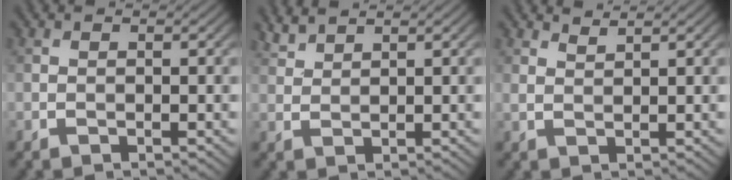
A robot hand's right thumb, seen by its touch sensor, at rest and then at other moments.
{"total": 2.3, "force": [2.2, 0.3, 0.8], "torque": [-0.021, 0.005, 0.048]}
{"total": 1.7, "force": [1.6, 0.1, 0.6], "torque": [-0.020, 0.003, 0.034]}